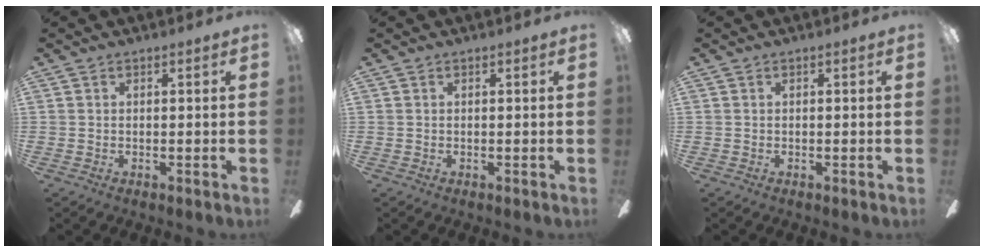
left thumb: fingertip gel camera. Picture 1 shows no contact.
{"total": 0.0}
{"total": 0.0}